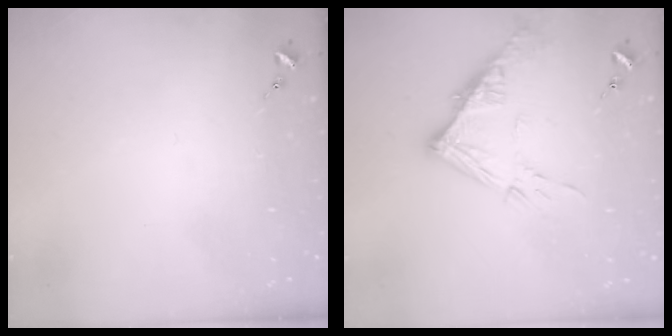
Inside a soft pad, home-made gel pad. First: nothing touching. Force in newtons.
{"total": 13.2, "press": 13.2, "slide": 1.2}